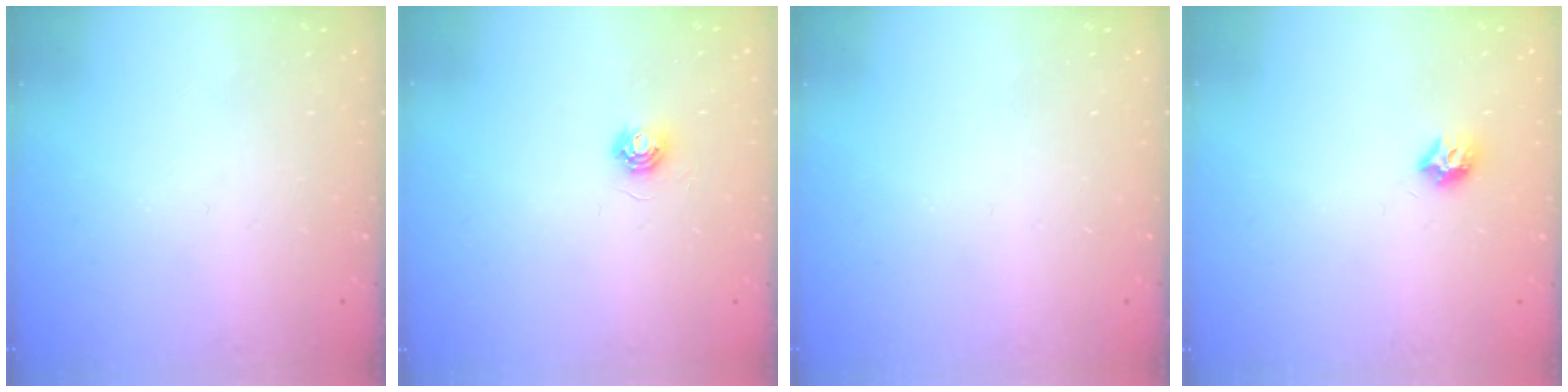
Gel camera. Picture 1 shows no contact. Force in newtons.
{"total": 5.0, "press": 4.9, "slide": 0.4}
{"total": 0.0}
{"total": 7.5, "press": 7.4, "slide": 0.6}